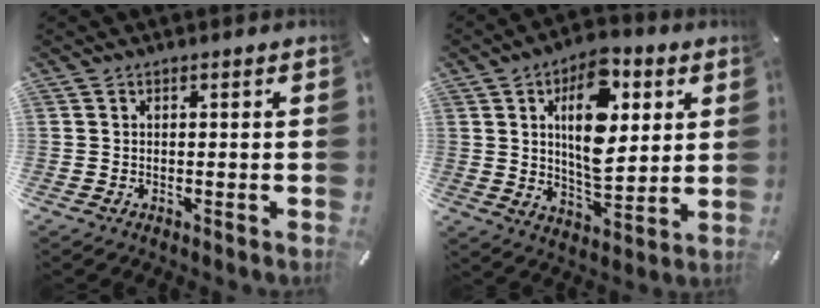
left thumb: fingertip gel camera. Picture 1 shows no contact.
{"total": 15.9, "force": [5.4, 8.8, 12.1], "torque": [-0.187, -0.014, 0.086]}